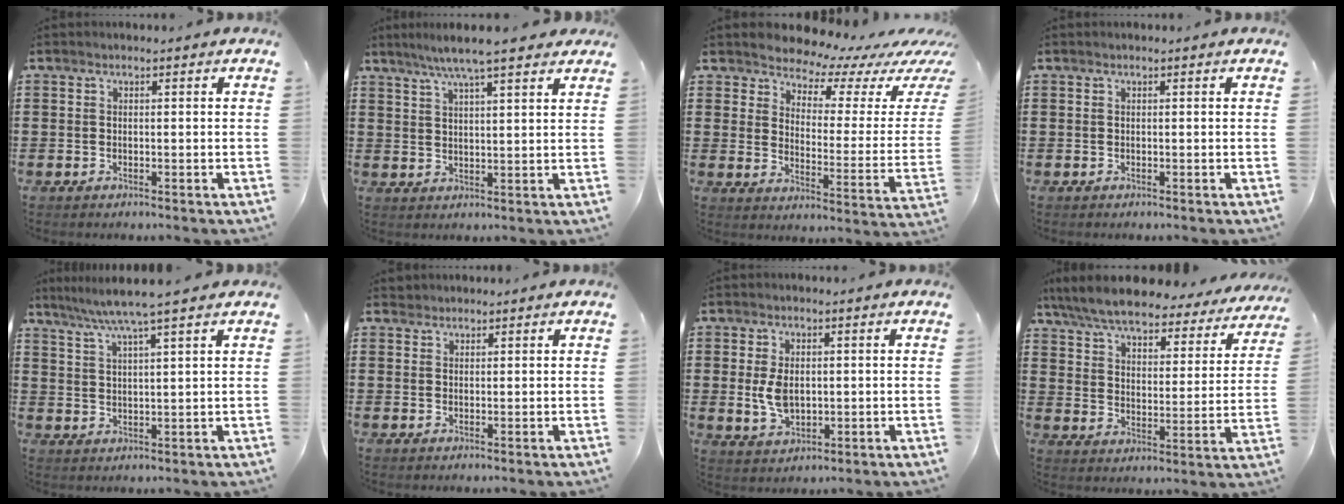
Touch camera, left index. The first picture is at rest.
{"total": 6.6, "force": [5.2, 0.3, 4.0], "torque": [-0.091, -0.008, 0.093]}
{"total": 5.8, "force": [5.5, 1.6, 0.6], "torque": [-0.033, -0.051, 0.090]}
{"total": 0.0}
{"total": 5.7, "force": [4.4, -0.8, 3.6], "torque": [-0.082, -0.016, 0.074]}
{"total": 1.1, "force": [1.0, 0.5, 0.0], "torque": [-0.003, 0.002, 0.020]}
{"total": 5.2, "force": [0.3, 3.2, 4.0], "torque": [-0.102, 0.001, -0.001]}
{"total": 7.3, "force": [6.7, 1.1, 2.7], "torque": [-0.084, -0.039, 0.118]}